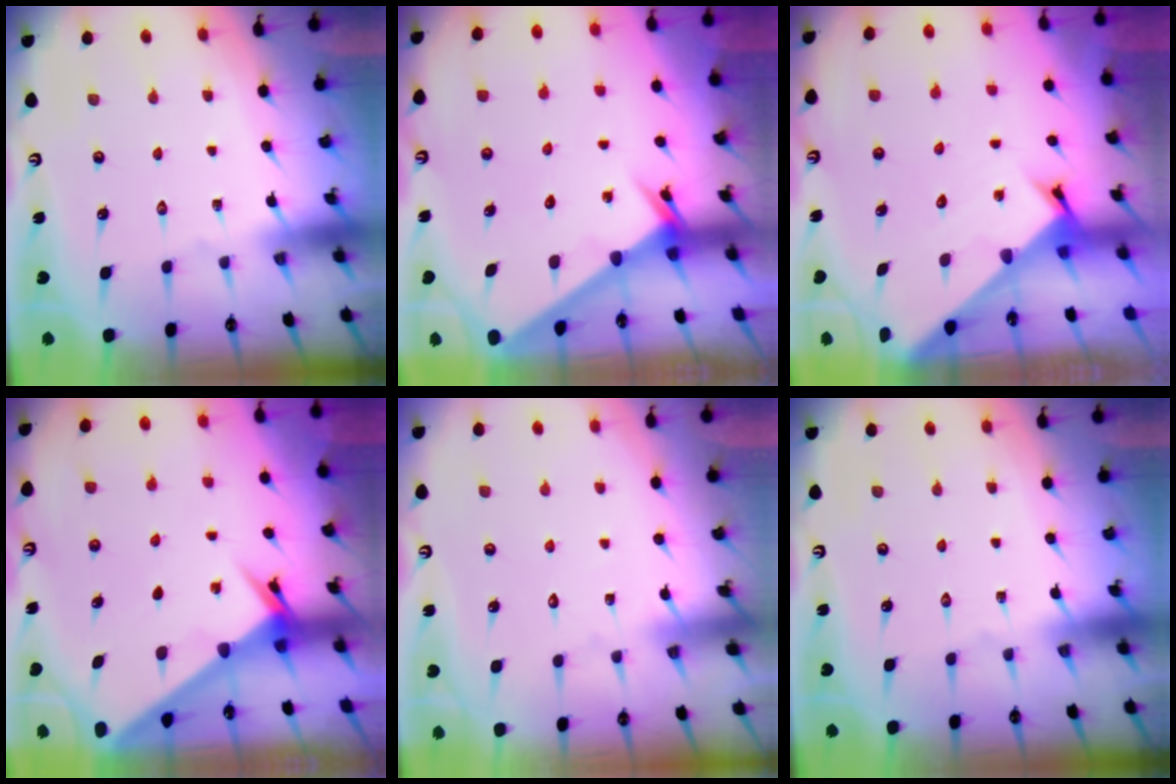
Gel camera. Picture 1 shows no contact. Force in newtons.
{"total": 2.7, "press": 2.7, "slide": 0.3}
{"total": 2.6, "press": 2.6, "slide": 0.3}
{"total": 2.4, "press": 2.4, "slide": 0.3}
{"total": 2.8, "press": 2.8, "slide": 0.3}
{"total": 0.0}